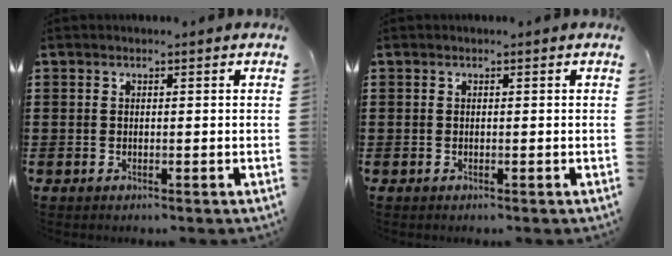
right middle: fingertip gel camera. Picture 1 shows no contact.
{"total": 0.0}